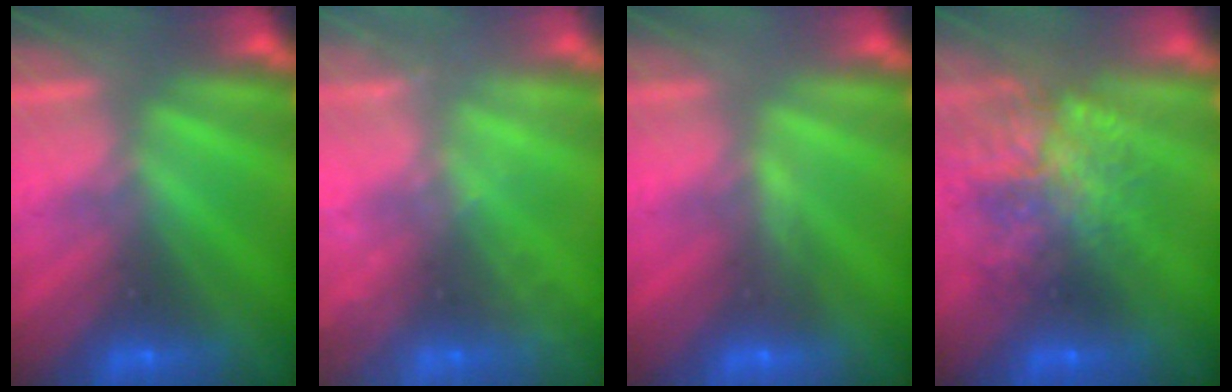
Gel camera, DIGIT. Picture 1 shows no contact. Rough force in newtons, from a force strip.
{"total": 2.3}
{"total": 3.1}
{"total": 7.4}